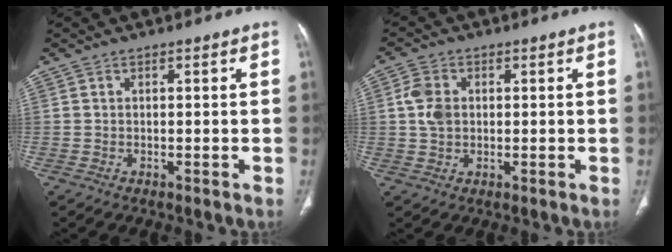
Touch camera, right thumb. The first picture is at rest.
{"total": 4.8, "force": [0.6, 3.6, 3.2], "torque": [-0.064, 0.002, 0.008]}